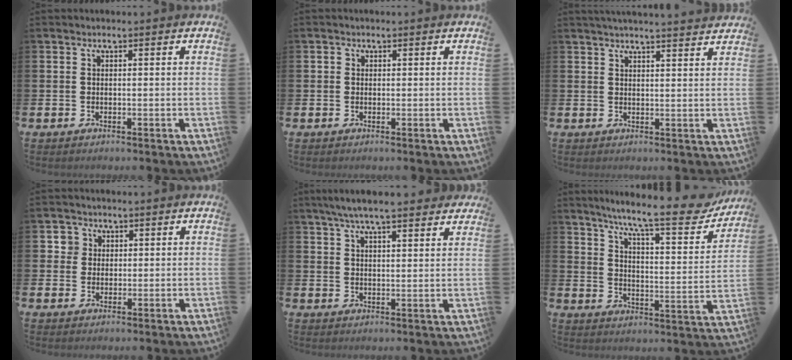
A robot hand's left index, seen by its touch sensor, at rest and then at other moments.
{"total": 0.7, "force": [0.0, 0.7, 0.0], "torque": [0.011, 0.002, -0.005]}
{"total": 2.0, "force": [2.0, -0.1, 0.1], "torque": [0.007, -0.014, 0.034]}
{"total": 2.8, "force": [1.4, 2.4, 0.1], "torque": [0.015, 0.000, 0.018]}
{"total": 6.2, "force": [5.7, 0.9, 2.4], "torque": [-0.059, -0.013, 0.103]}
{"total": 11.3, "force": [9.1, 1.7, 6.4], "torque": [-0.123, -0.058, 0.143]}